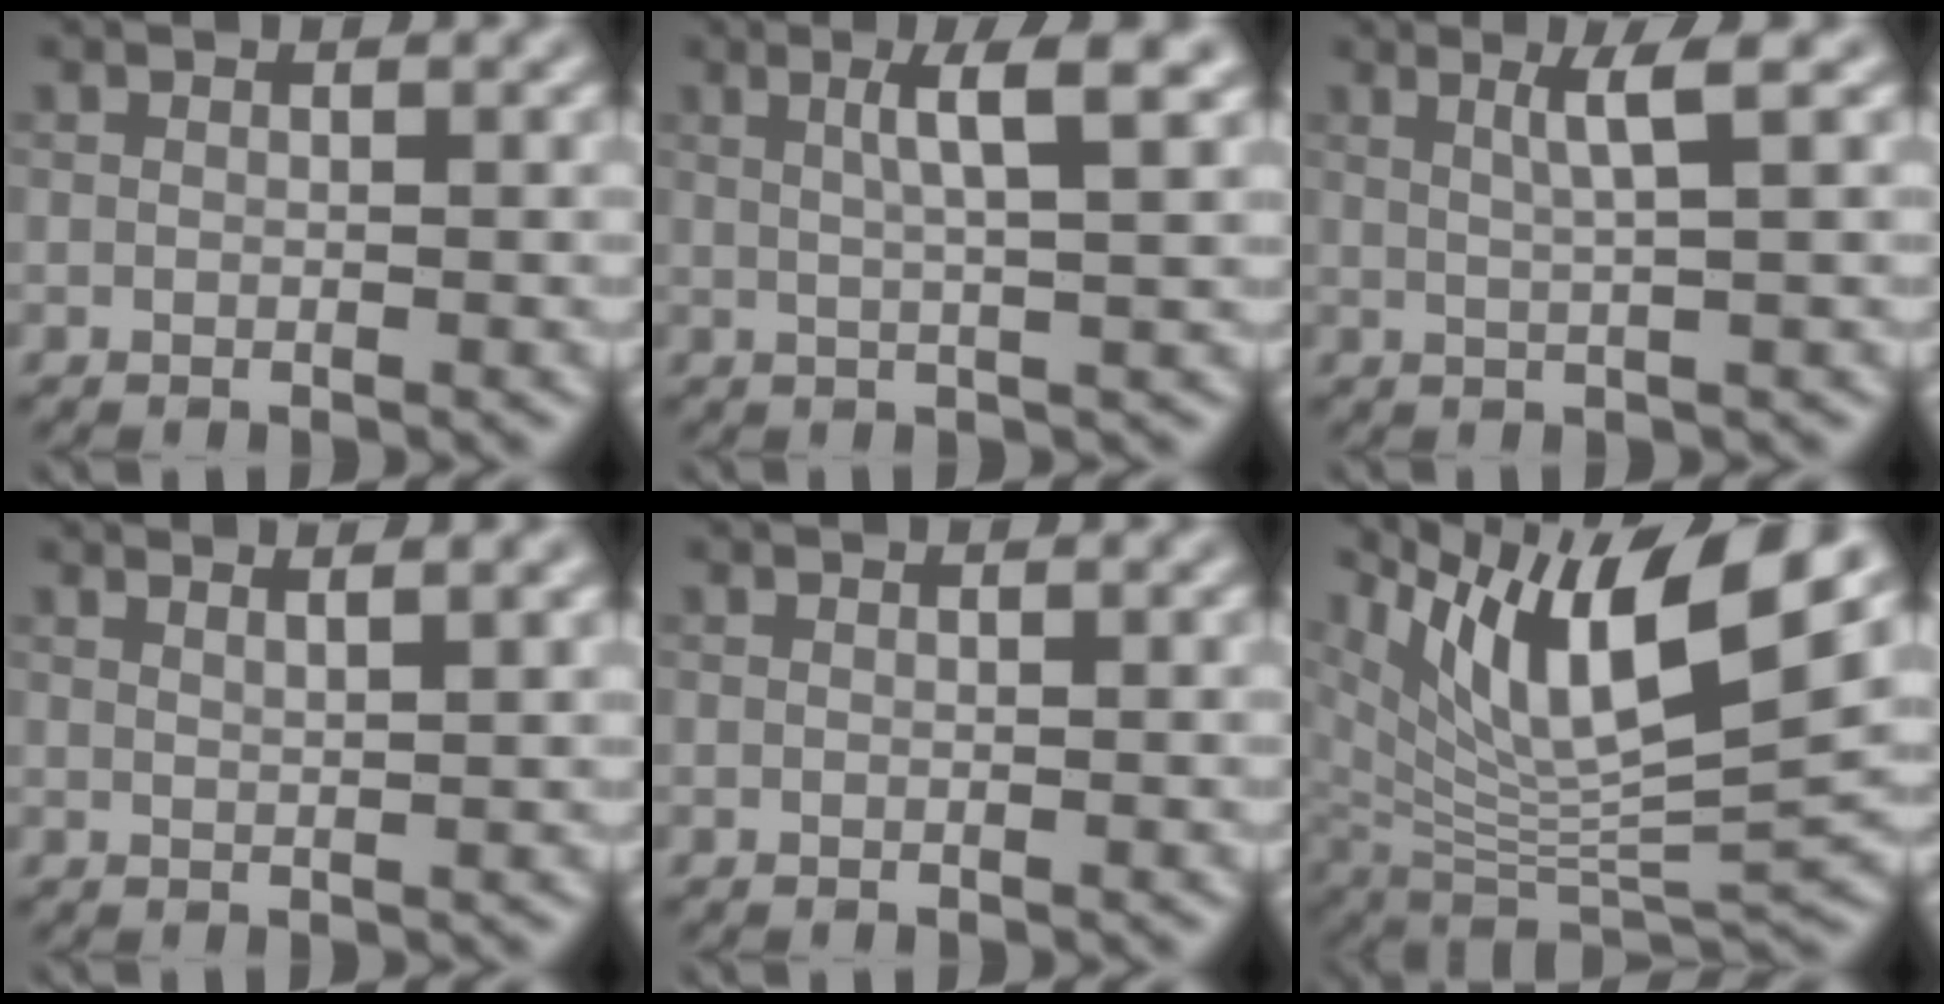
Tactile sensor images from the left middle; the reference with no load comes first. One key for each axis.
{"total": 4.3, "fx": 1.7, "fy": 0.6, "fz": 3.9, "tx": -0.052, "ty": 0.007, "tz": 0.025}
{"total": 2.9, "fx": 1.2, "fy": 0.3, "fz": 2.6, "tx": -0.041, "ty": 0.004, "tz": 0.018}
{"total": 3.8, "fx": 2.5, "fy": 1.3, "fz": 2.5, "tx": -0.003, "ty": 0.019, "tz": 0.004}
{"total": 0.0}
{"total": 12.9, "fx": 6.9, "fy": 3.8, "fz": 10.3, "tx": -0.189, "ty": 0.001, "tz": 0.135}